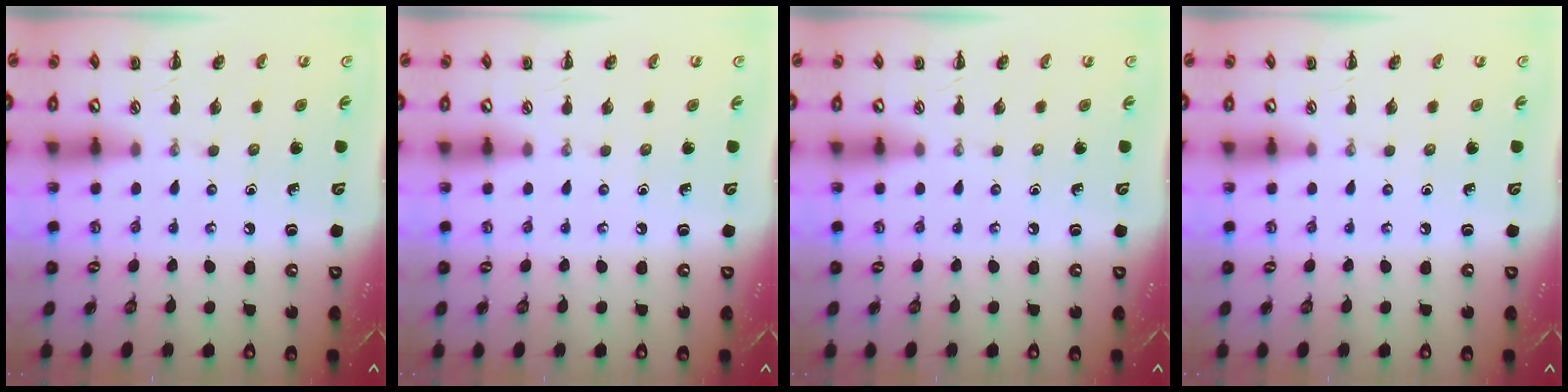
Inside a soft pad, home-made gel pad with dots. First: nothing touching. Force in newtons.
{"total": 0.0}
{"total": 0.0}
{"total": 0.0}